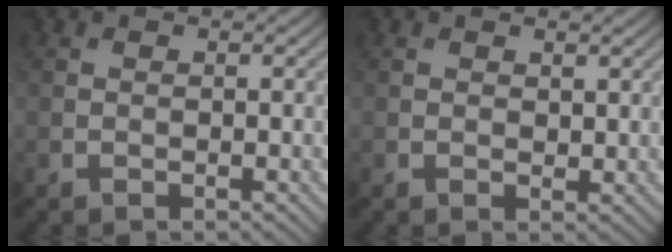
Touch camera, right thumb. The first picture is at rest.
{"total": 1.0, "force": [0.7, 0.5, 0.4], "torque": [-0.006, -0.003, 0.014]}